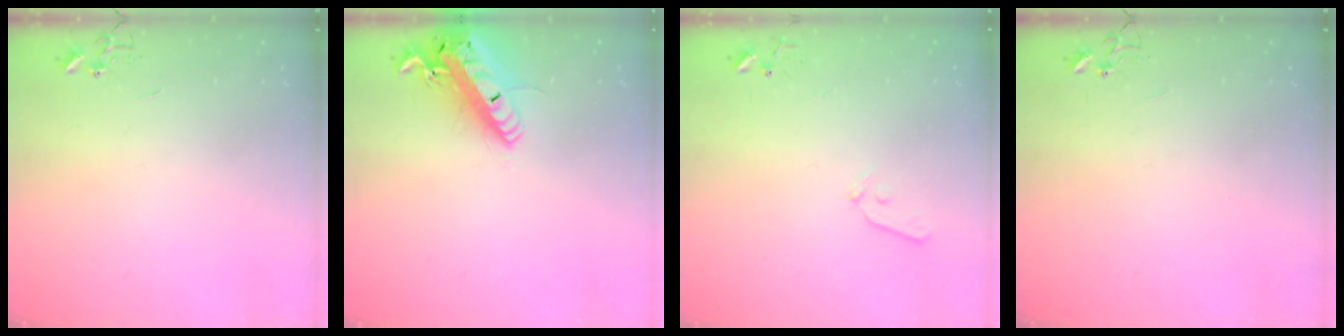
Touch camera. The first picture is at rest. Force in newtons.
{"total": 21.8, "press": 21.4, "slide": 4.2}
{"total": 7.5, "press": 7.4, "slide": 0.9}
{"total": 0.0}